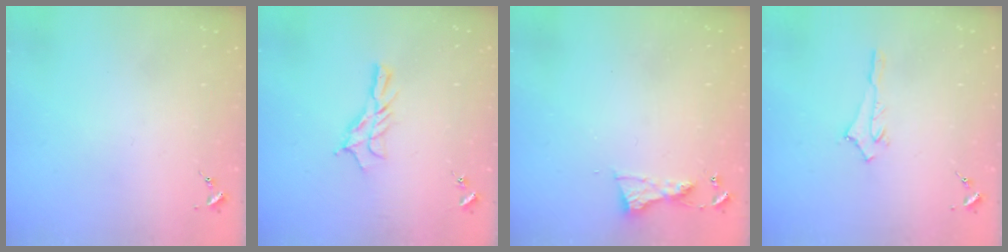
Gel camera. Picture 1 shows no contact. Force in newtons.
{"total": 8.6, "press": 8.5, "slide": 0.2}
{"total": 6.0, "press": 6.0, "slide": 0.5}
{"total": 2.6, "press": 2.6, "slide": 0.3}